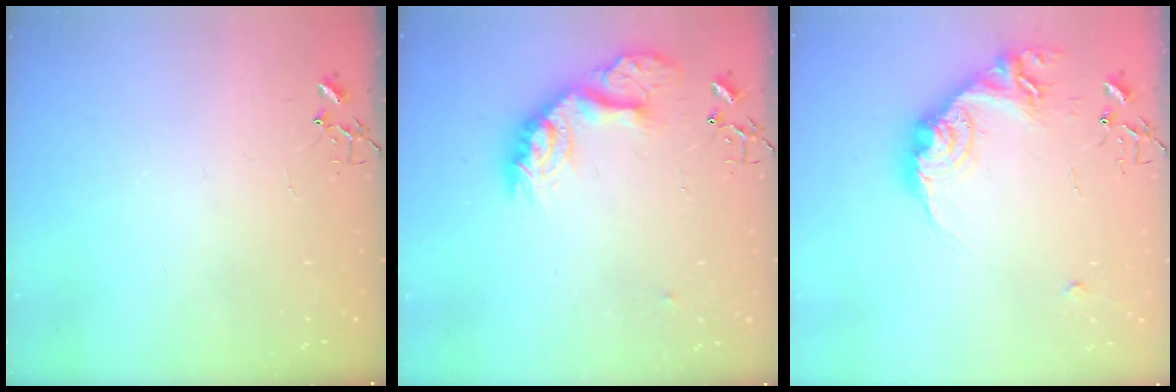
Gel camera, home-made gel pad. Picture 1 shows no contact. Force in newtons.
{"total": 19.9, "press": 19.9, "slide": 1.3}
{"total": 17.6, "press": 17.5, "slide": 0.9}